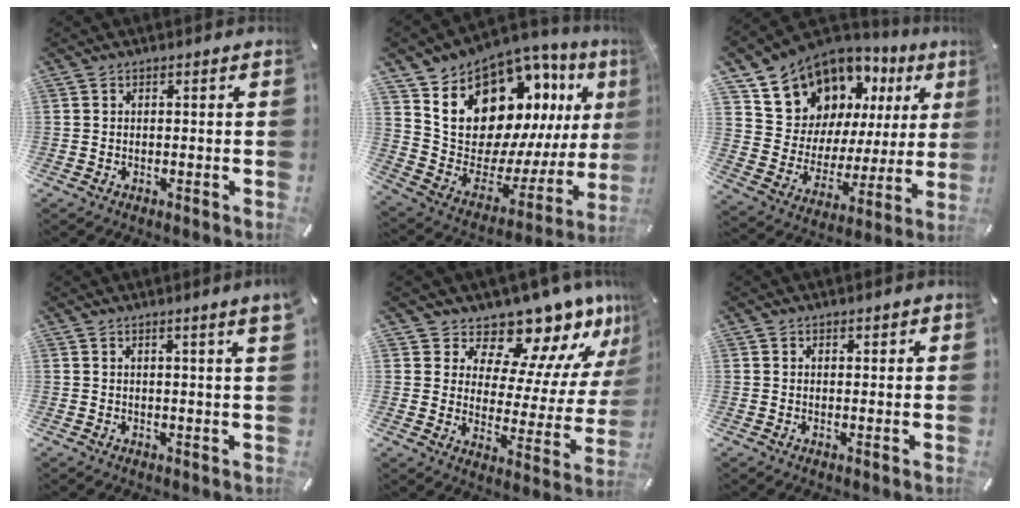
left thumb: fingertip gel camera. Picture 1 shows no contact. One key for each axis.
{"total": 17.1, "fx": 9.2, "fy": 11.9, "fz": 8.1, "tx": -0.125, "ty": -0.092, "tz": 0.180}
{"total": 13.1, "fx": 9.8, "fy": 8.6, "fz": 1.6, "tx": -0.046, "ty": -0.098, "tz": 0.186}
{"total": 3.1, "fx": 1.6, "fy": -0.1, "fz": 2.6, "tx": -0.051, "ty": -0.003, "tz": 0.028}
{"total": 13.3, "fx": 12.0, "fy": 5.0, "fz": 2.7, "tx": -0.046, "ty": -0.127, "tz": 0.202}
{"total": 1.3, "fx": 0.8, "fy": 1.0, "fz": 0.2, "tx": 0.004, "ty": 0.000, "tz": 0.012}